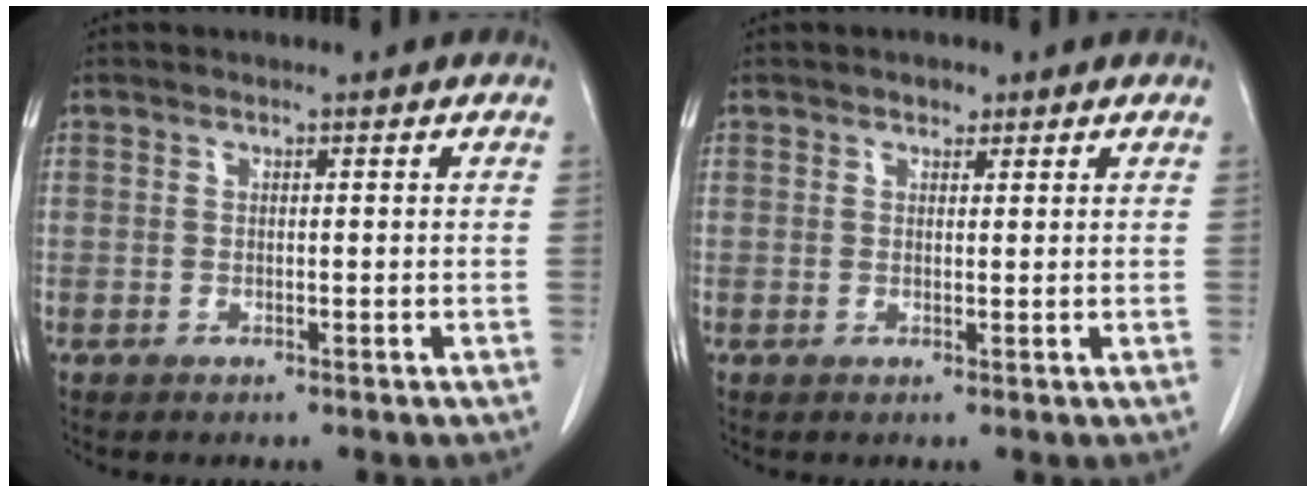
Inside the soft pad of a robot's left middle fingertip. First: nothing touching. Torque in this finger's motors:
{"motor_torque": [0.14, -0.12, -0.01, 0.01]}